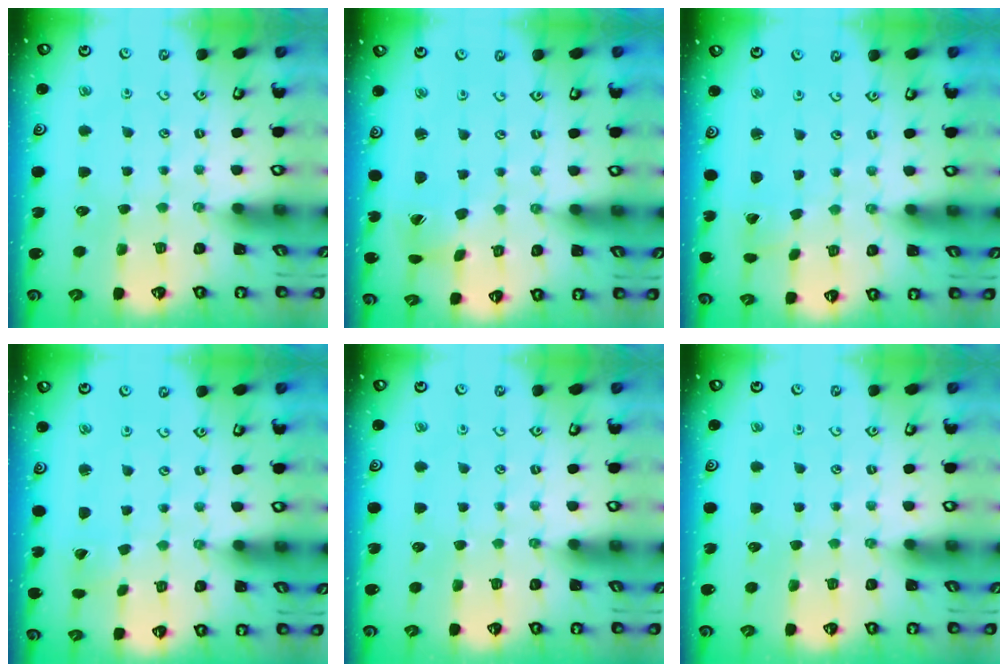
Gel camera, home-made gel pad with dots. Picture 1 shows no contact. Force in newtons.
{"total": 2.5, "press": 2.5, "slide": 0.4}
{"total": 1.3, "press": 1.3, "slide": 0.1}
{"total": 0.0}
{"total": 0.0}
{"total": 0.0}